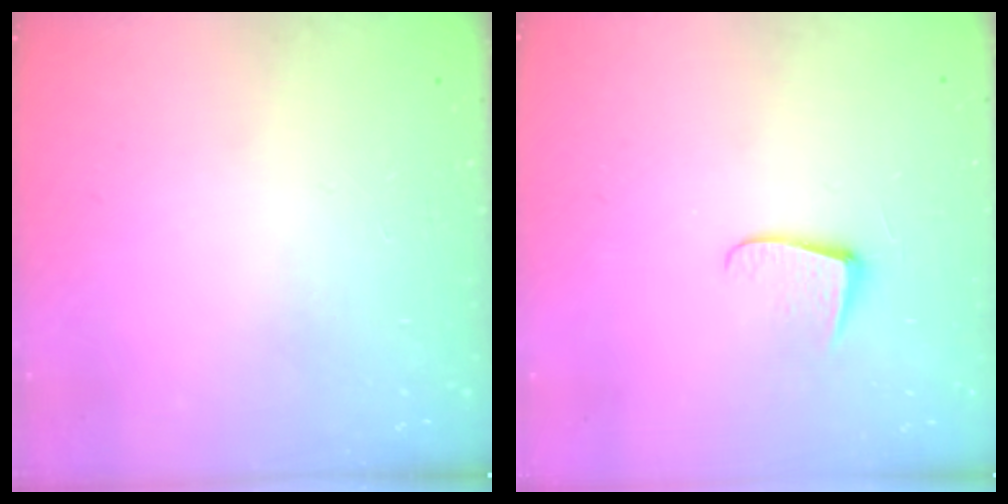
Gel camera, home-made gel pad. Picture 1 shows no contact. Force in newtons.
{"total": 5.9, "press": 5.8, "slide": 0.5}